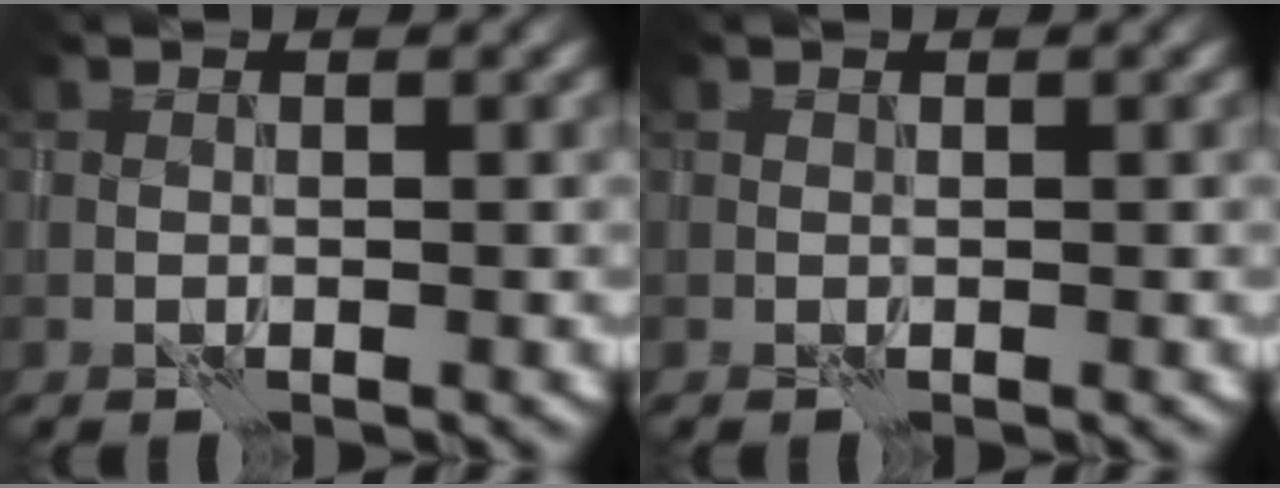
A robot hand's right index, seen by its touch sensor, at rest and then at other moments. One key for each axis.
{"total": 0.0}